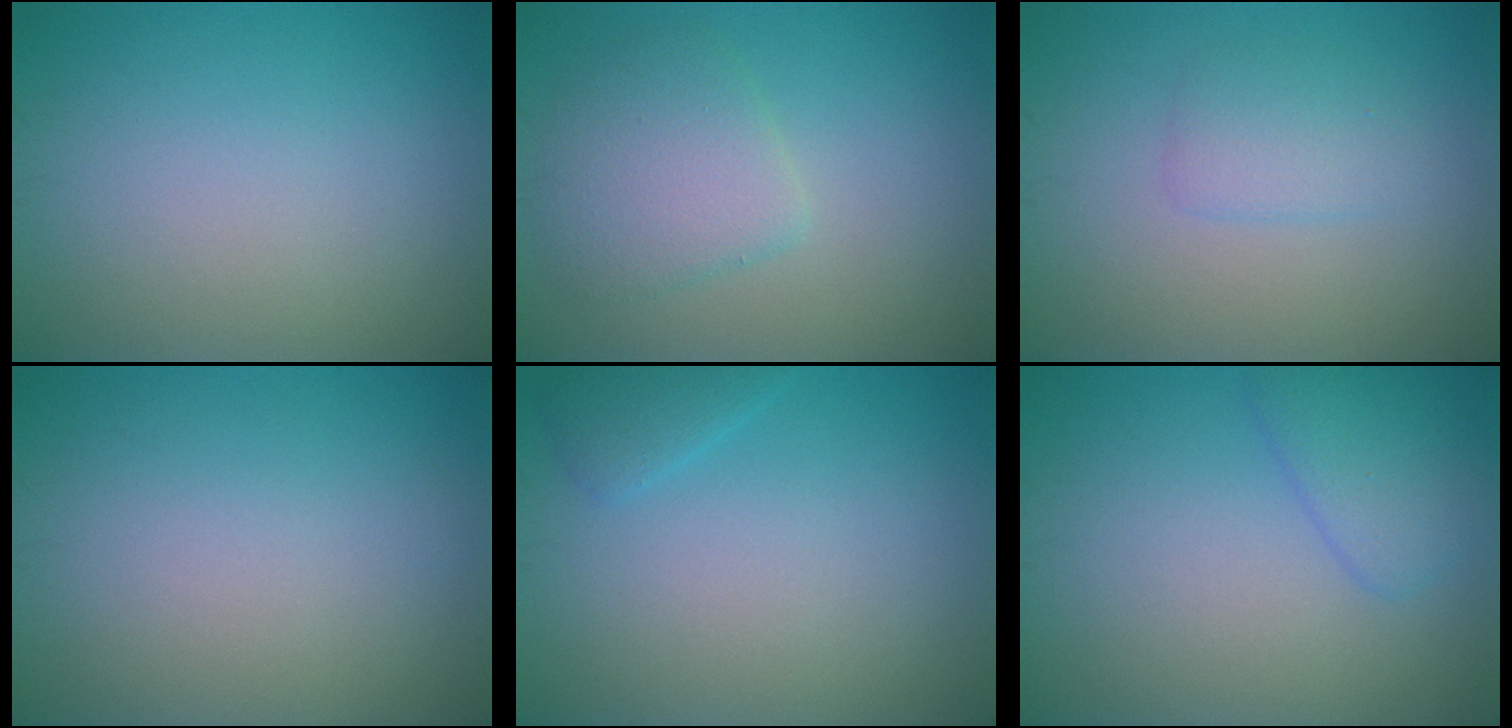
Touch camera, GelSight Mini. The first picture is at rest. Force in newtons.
{"total": 3.5, "press": 3.5, "slide": 0.2}
{"total": 1.9, "press": 1.9, "slide": 0.1}
{"total": 0.0}
{"total": 1.4, "press": 1.4, "slide": 0.1}
{"total": 2.7, "press": 2.6, "slide": 0.2}